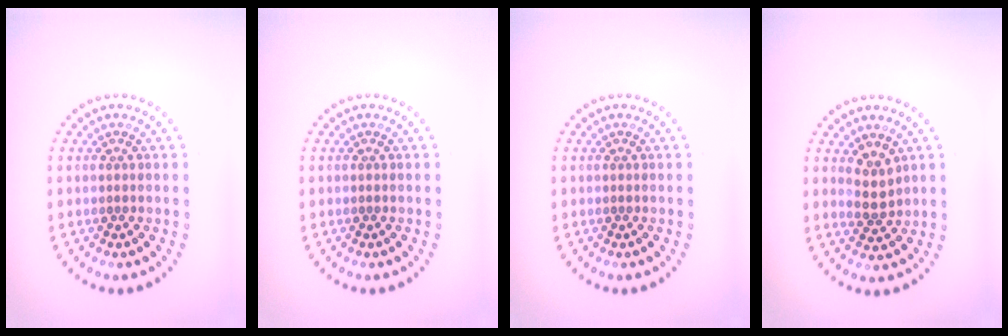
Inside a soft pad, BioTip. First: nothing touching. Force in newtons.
{"total": 0.0}
{"total": 0.0}
{"total": 2.3, "press": 2.1, "slide": 0.8}